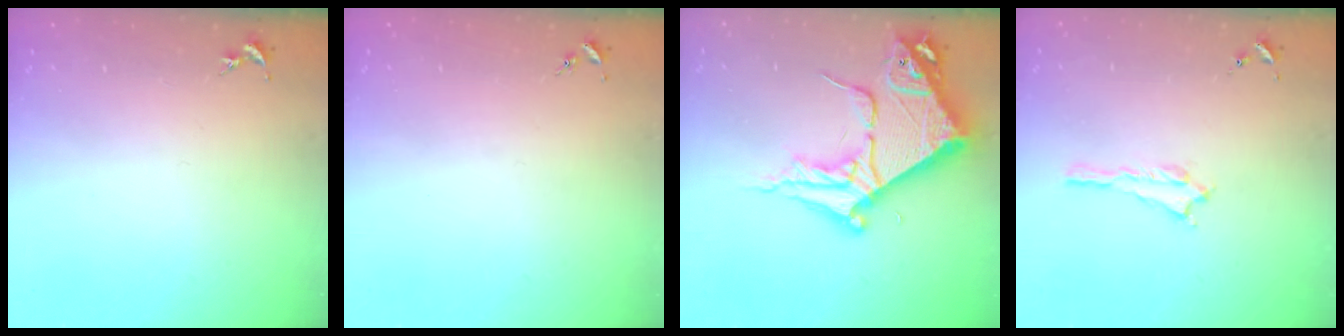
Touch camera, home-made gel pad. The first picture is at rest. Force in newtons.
{"total": 0.0}
{"total": 10.1, "press": 10.0, "slide": 1.1}
{"total": 0.6, "press": 0.6, "slide": 0.2}